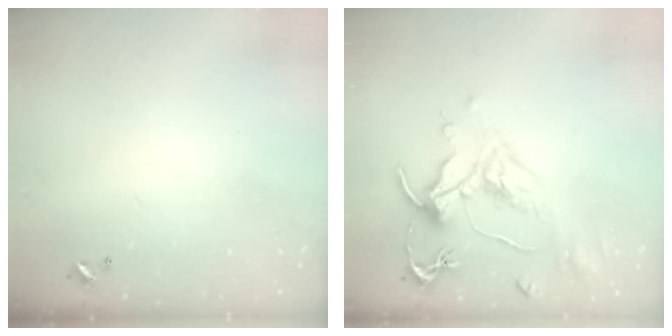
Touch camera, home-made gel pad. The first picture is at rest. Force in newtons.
{"total": 1.6, "press": 0.7, "slide": 1.5}